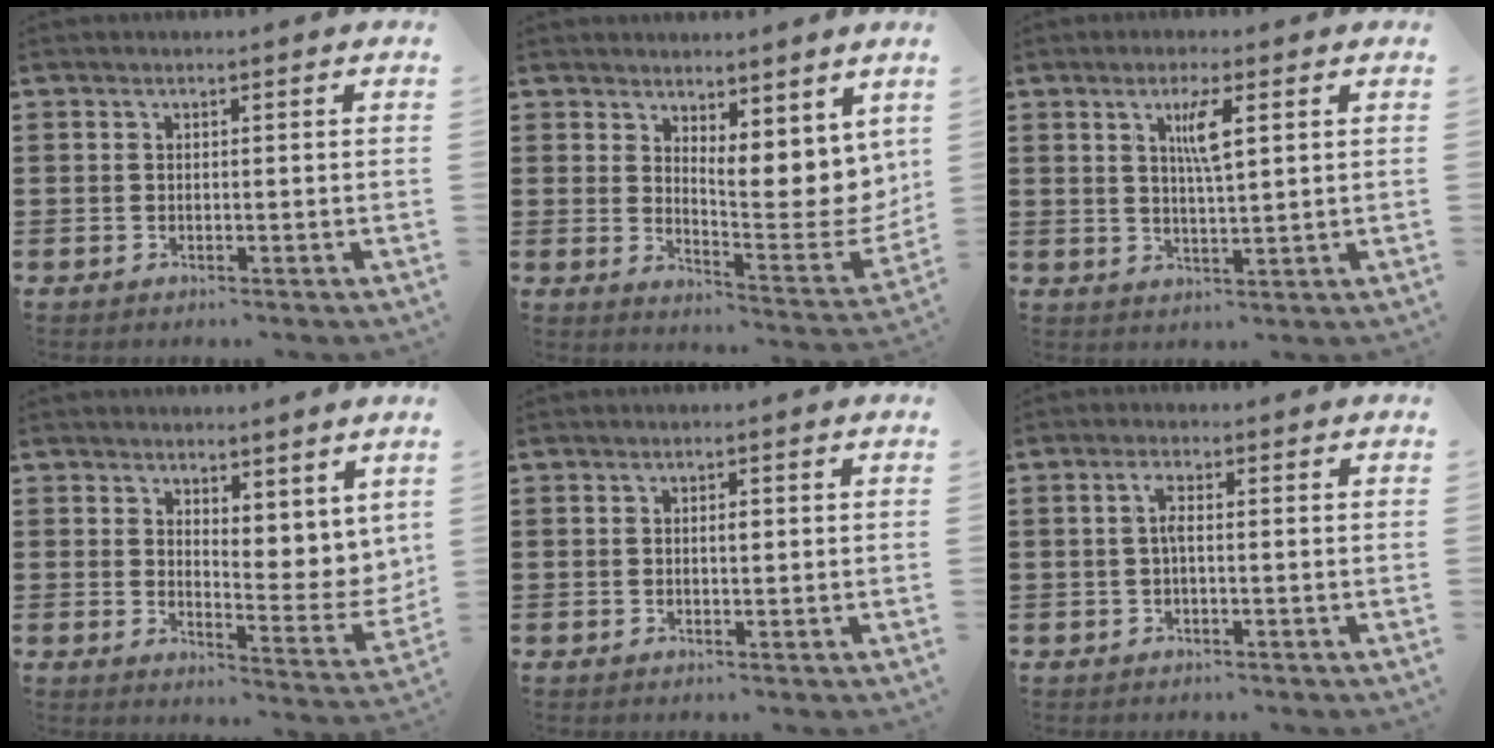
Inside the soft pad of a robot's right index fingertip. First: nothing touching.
{"total": 7.8, "force": [4.9, 3.6, 4.8], "torque": [-0.062, -0.051, 0.087]}
{"total": 4.4, "force": [1.7, 0.7, 4.0], "torque": [-0.084, 0.006, 0.025]}
{"total": 5.4, "force": [4.5, 2.6, 1.3], "torque": [-0.023, -0.032, 0.084]}
{"total": 1.1, "force": [0.1, 0.4, 1.1], "torque": [-0.021, 0.000, 0.002]}
{"total": 2.2, "force": [-0.2, 0.5, 2.2], "torque": [-0.043, 0.002, -0.006]}